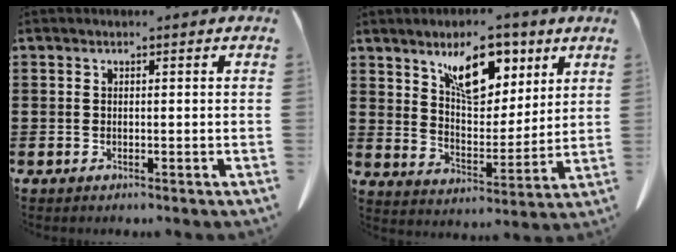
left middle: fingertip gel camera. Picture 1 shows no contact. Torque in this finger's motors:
{"motor_torque": [0.44, -0.14, 0.62, 0.12]}